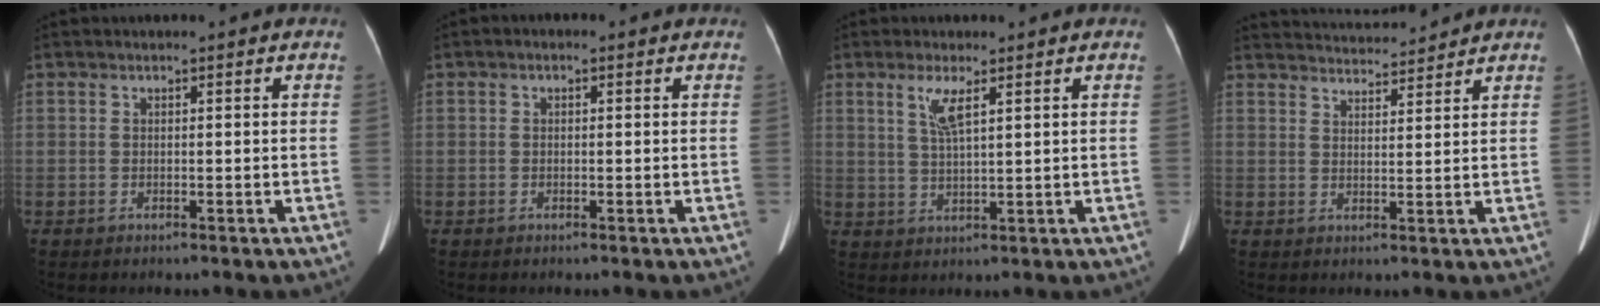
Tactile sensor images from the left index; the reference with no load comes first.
{"total": 0.7, "force": [0.2, 0.4, 0.5], "torque": [-0.010, 0.004, -0.005]}
{"total": 4.1, "force": [2.0, 0.3, 3.5], "torque": [-0.073, -0.001, 0.042]}
{"total": 9.1, "force": [8.9, 0.4, 1.8], "torque": [-0.035, 0.017, 0.133]}